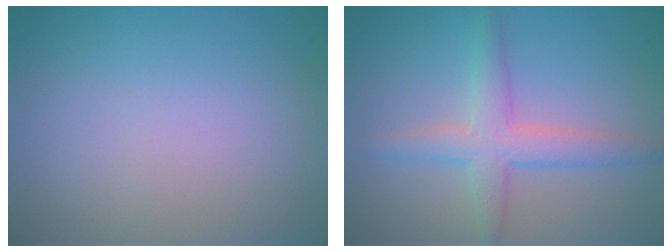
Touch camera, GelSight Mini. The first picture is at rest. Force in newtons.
{"total": 3.7, "press": 3.7, "slide": 0.1}